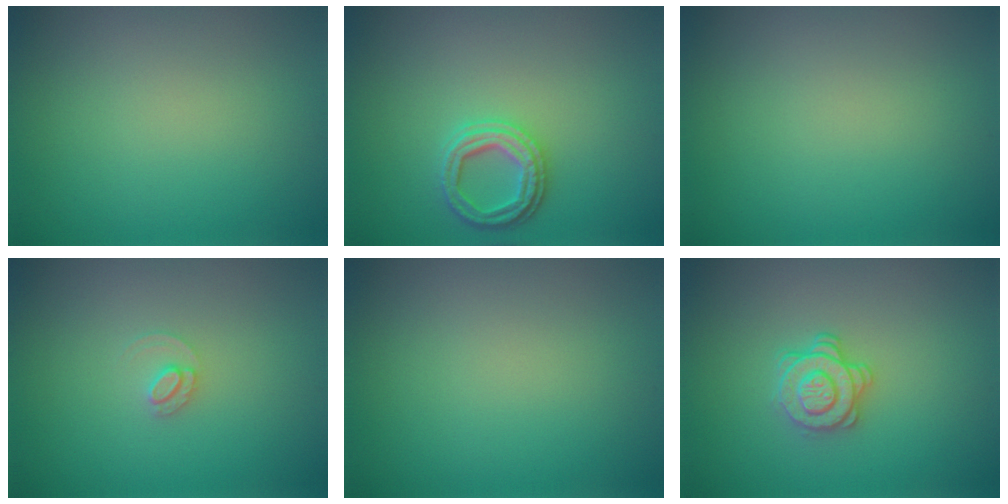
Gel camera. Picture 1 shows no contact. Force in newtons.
{"total": 2.8, "press": 2.7, "slide": 0.7}
{"total": 0.0}
{"total": 1.2, "press": 1.2, "slide": 0.0}
{"total": 0.0}
{"total": 3.0, "press": 2.6, "slide": 1.4}